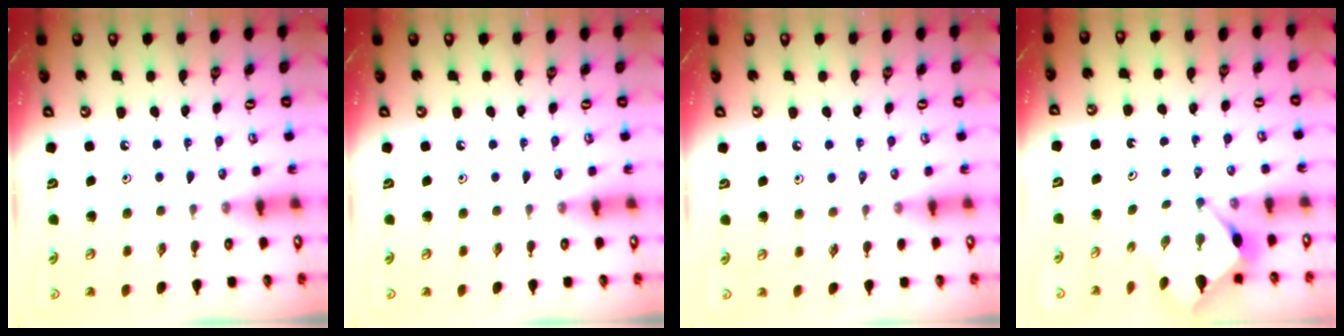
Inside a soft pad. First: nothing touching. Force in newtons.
{"total": 0.0}
{"total": 2.1, "press": 2.1, "slide": 0.4}
{"total": 2.9, "press": 2.9, "slide": 0.3}